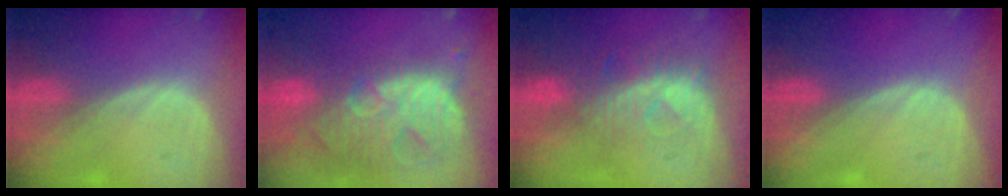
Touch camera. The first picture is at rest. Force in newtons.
{"total": 13.8, "press": 11.6, "slide": 7.4}
{"total": 8.1, "press": 7.4, "slide": 3.3}
{"total": 0.0}